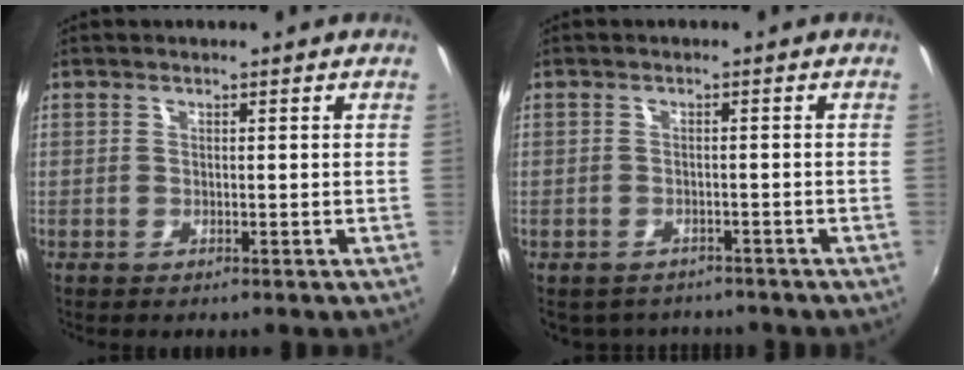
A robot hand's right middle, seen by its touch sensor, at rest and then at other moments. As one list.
[{"total": 4.9, "force": [-4.2, 2.4, 0.9], "torque": [-0.025, -0.013, -0.059]}]